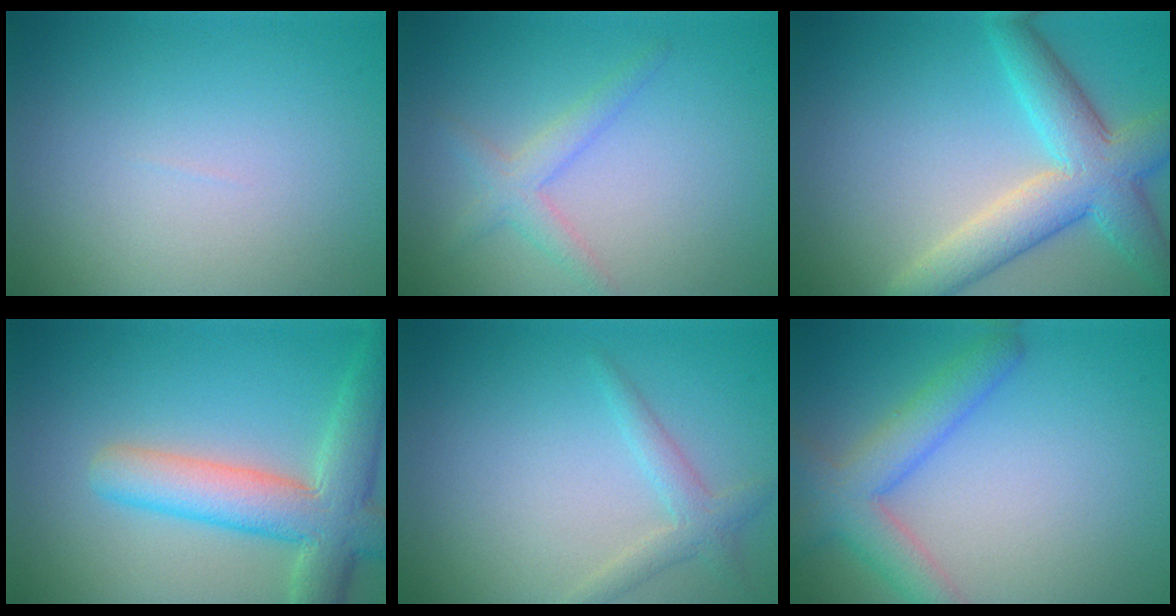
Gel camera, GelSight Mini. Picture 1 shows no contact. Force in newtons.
{"total": 2.1, "press": 2.1, "slide": 0.1}
{"total": 6.7, "press": 6.7, "slide": 0.2}
{"total": 7.1, "press": 7.1, "slide": 0.5}
{"total": 1.9, "press": 1.9, "slide": 0.0}
{"total": 4.3, "press": 4.3, "slide": 0.3}